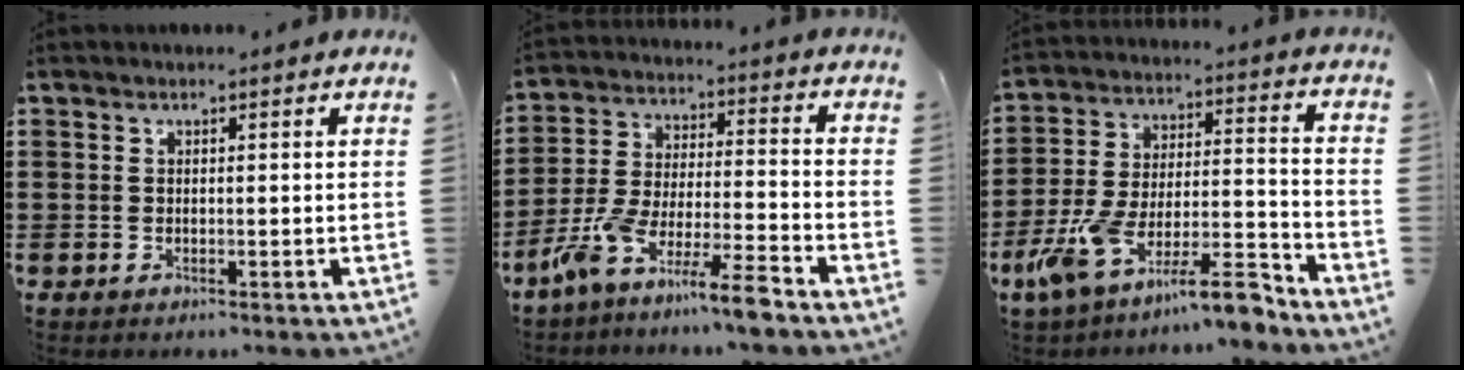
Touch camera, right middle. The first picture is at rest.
{"total": 9.7, "force": [-8.2, 0.0, 5.2], "torque": [-0.110, 0.002, -0.165]}
{"total": 12.1, "force": [-9.6, 1.6, 7.1], "torque": [-0.138, 0.016, -0.186]}